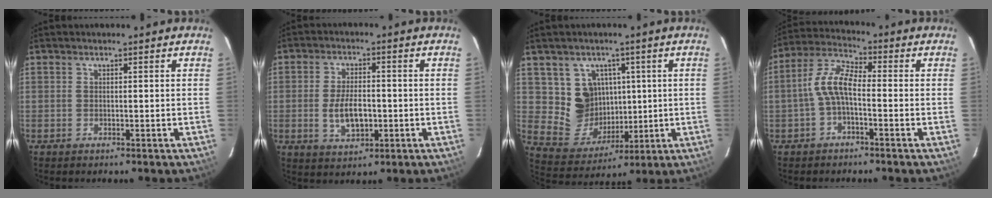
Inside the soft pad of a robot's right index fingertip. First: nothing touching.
{"total": 7.2, "force": [-1.4, 3.6, 6.1], "torque": [-0.122, -0.003, -0.018]}
{"total": 10.4, "force": [2.9, 9.5, 3.0], "torque": [-0.073, 0.006, 0.074]}
{"total": 6.8, "force": [-1.7, 2.6, 6.1], "torque": [-0.136, 0.020, -0.038]}